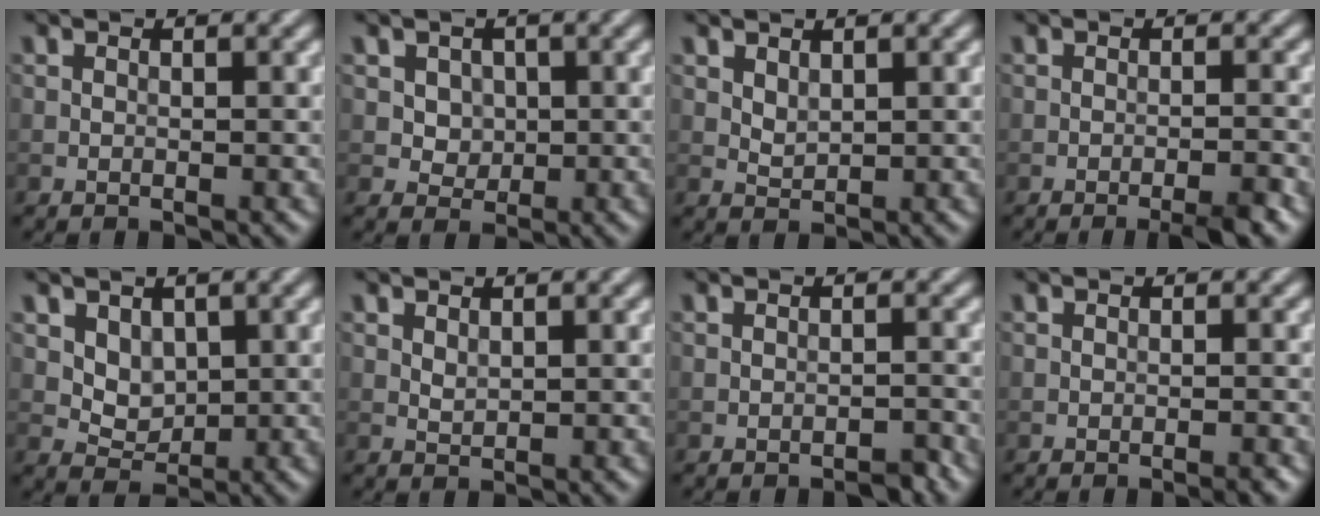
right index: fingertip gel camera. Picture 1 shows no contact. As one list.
[{"total": 2.6, "force": [0.8, 2.1, 1.2], "torque": [-0.025, 0.000, 0.024]}, {"total": 1.2, "force": [0.8, 0.6, 0.6], "torque": [-0.016, -0.002, 0.022]}, {"total": 3.0, "force": [-2.1, 0.3, 2.2], "torque": [-0.029, 0.004, -0.037]}, {"total": 2.6, "force": [1.0, 2.0, 1.4], "torque": [-0.024, -0.016, 0.030]}, {"total": 0.8, "force": [0.5, 0.4, 0.4], "torque": [-0.013, -0.002, 0.012]}, {"total": 1.2, "force": [-1.1, 0.3, 0.5], "torque": [-0.005, 0.004, -0.018]}, {"total": 1.0, "force": [-0.7, 0.0, 0.7], "torque": [-0.008, 0.001, -0.014]}]